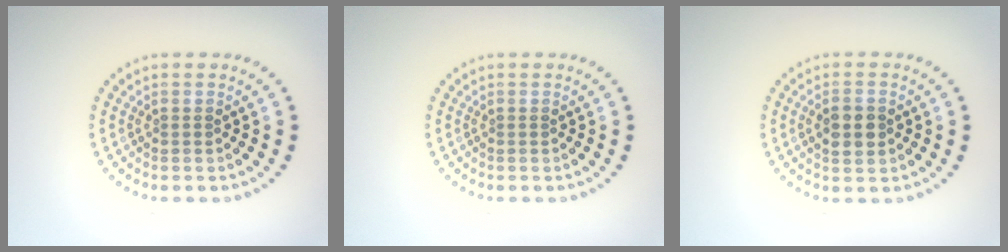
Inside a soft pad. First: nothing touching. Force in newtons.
{"total": 0.0}
{"total": 2.6, "press": 2.6, "slide": 0.1}